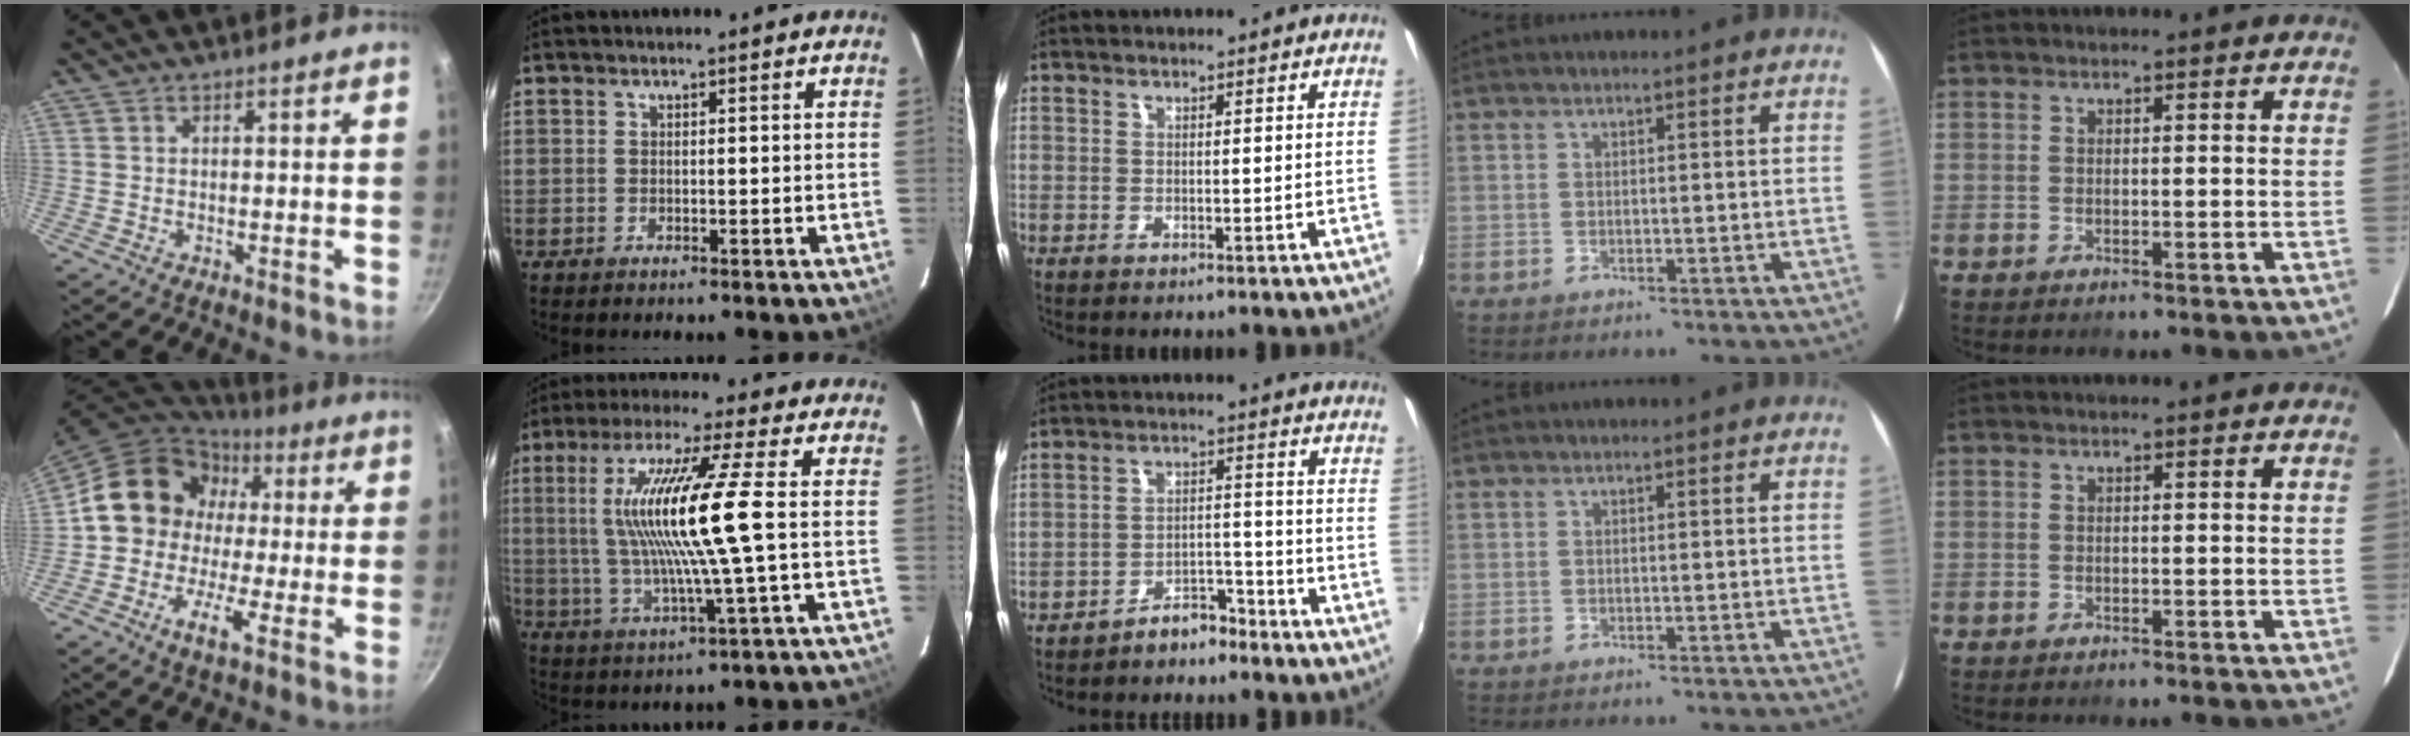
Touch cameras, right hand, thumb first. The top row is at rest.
{"thumb": {"total": 16.3, "force": [0.8, 13.0, 9.9], "torque": [-0.150, 0.042, -0.005]}, "index": {"total": 15.0, "force": [1.3, -0.3, 15.0], "torque": [-0.284, -0.002, 0.030]}, "middle": {"total": 5.2, "force": [-4.6, 1.9, 1.5], "torque": [-0.035, 0.019, -0.065]}}